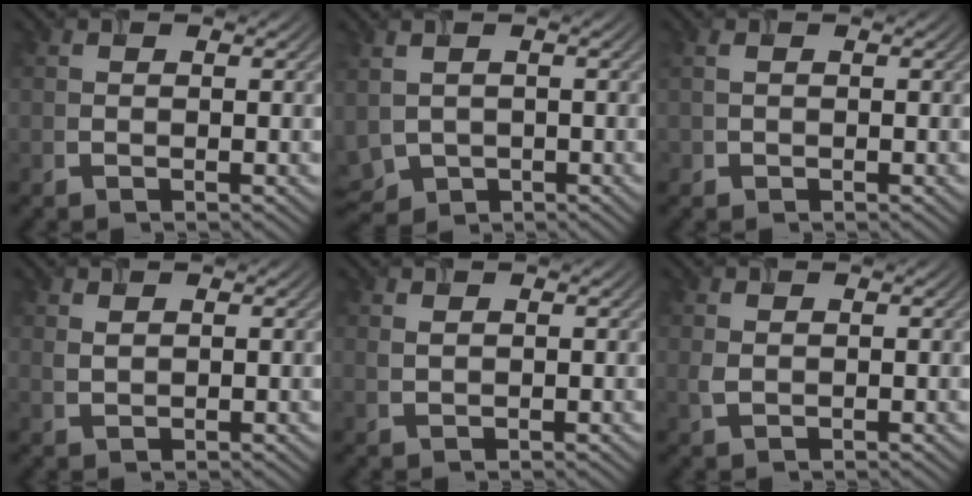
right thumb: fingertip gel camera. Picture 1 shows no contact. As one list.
[{"total": 4.5, "force": [-0.7, 3.3, 2.9], "torque": [-0.090, -0.017, -0.013]}, {"total": 0.9, "force": [0.2, 0.7, 0.6], "torque": [-0.016, 0.002, 0.003]}, {"total": 1.2, "force": [0.9, 0.6, 0.6], "torque": [-0.022, -0.003, 0.021]}, {"total": 0.9, "force": [0.7, 0.3, 0.5], "torque": [-0.020, -0.001, 0.016]}, {"total": 1.0, "force": [0.4, 0.7, 0.7], "torque": [-0.024, -0.001, 0.010]}]